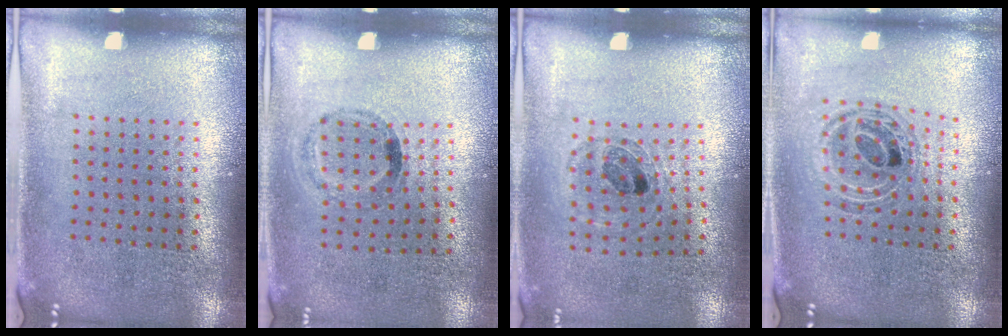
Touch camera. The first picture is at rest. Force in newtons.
{"total": 1.1, "press": 0.7, "slide": 0.9}
{"total": 0.8, "press": 0.8, "slide": 0.2}
{"total": 0.9, "press": 0.9, "slide": 0.1}